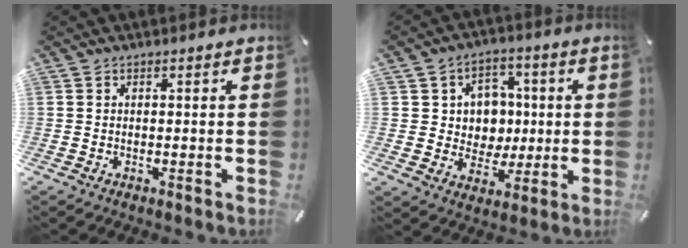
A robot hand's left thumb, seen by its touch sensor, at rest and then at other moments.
{"total": 8.9, "force": [1.0, 8.7, 1.9], "torque": [-0.028, -0.006, 0.025]}